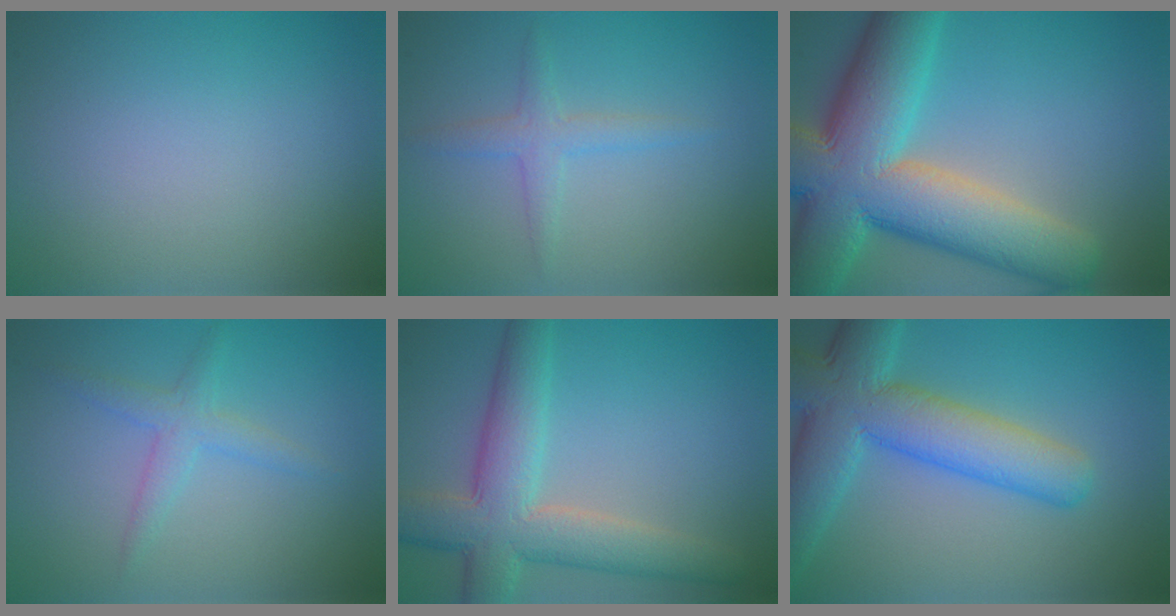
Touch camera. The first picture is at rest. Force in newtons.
{"total": 1.9, "press": 1.9, "slide": 0.1}
{"total": 15.1, "press": 15.1, "slide": 0.9}
{"total": 2.1, "press": 2.1, "slide": 0.1}
{"total": 7.4, "press": 7.4, "slide": 0.3}
{"total": 9.0, "press": 9.0, "slide": 0.7}